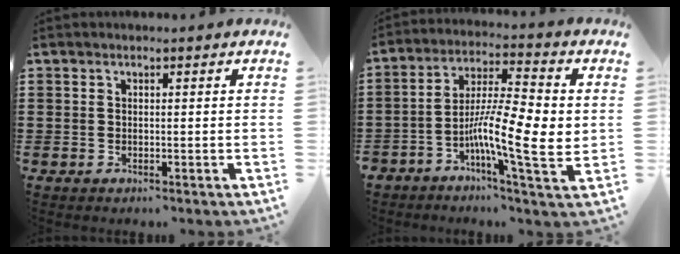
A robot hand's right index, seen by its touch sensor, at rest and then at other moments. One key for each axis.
{"total": 10.9, "fx": -1.3, "fy": 2.7, "fz": 10.5, "tx": -0.206, "ty": -0.013, "tz": -0.027}